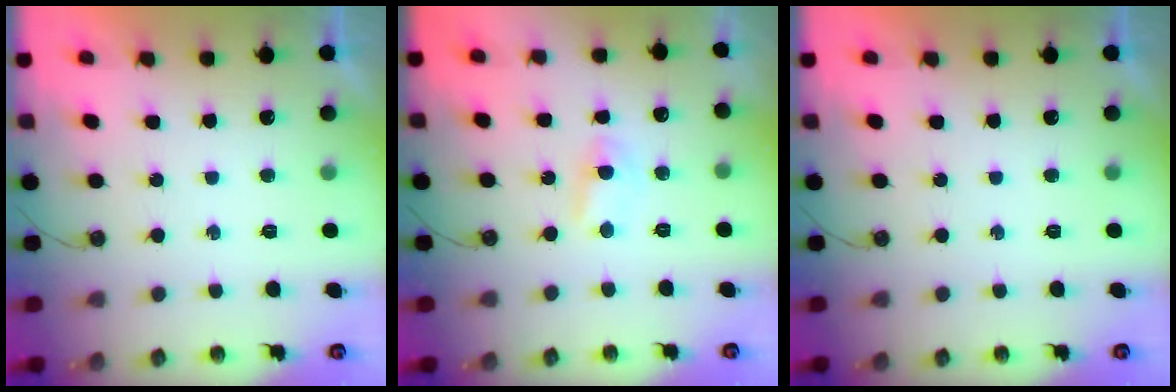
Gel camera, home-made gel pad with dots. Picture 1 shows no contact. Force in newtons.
{"total": 4.0, "press": 4.0, "slide": 0.5}
{"total": 0.0}